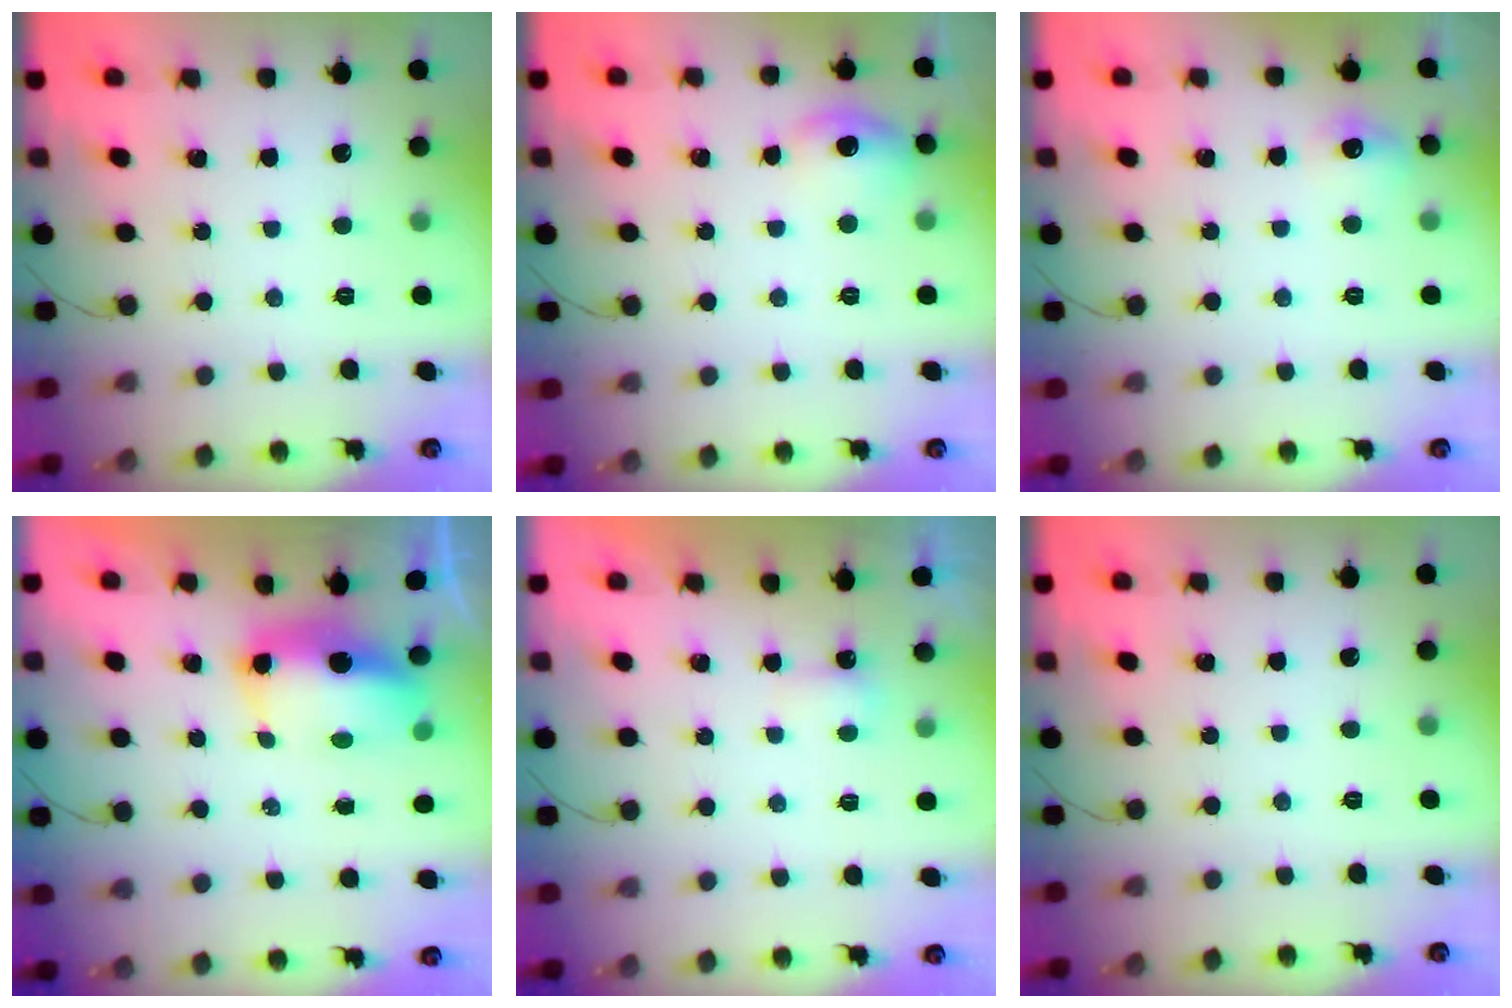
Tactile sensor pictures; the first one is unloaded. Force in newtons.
{"total": 10.9, "press": 7.6, "slide": 7.8}
{"total": 6.9, "press": 6.7, "slide": 1.4}
{"total": 8.5, "press": 8.3, "slide": 1.7}
{"total": 2.8, "press": 2.7, "slide": 0.7}
{"total": 0.0}